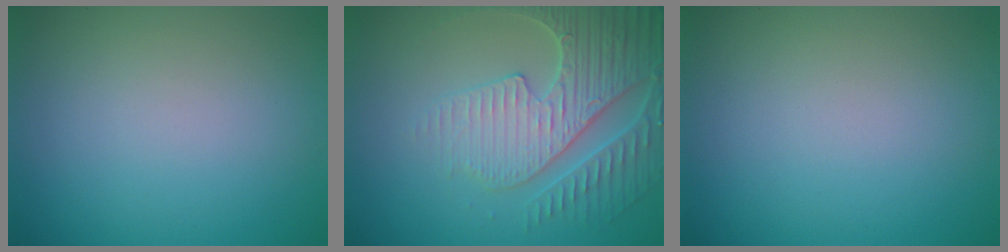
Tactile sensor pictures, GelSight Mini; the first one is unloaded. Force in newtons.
{"total": 5.3, "press": 4.8, "slide": 2.3}
{"total": 0.0}